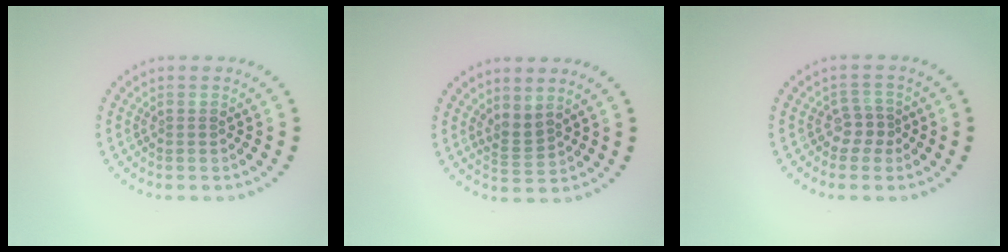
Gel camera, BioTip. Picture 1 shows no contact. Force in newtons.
{"total": 1.8, "press": 1.3, "slide": 1.1}
{"total": 1.8, "press": 1.3, "slide": 1.3}